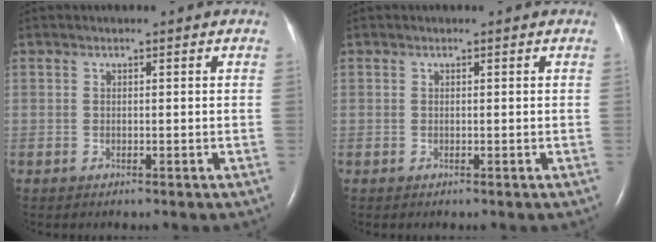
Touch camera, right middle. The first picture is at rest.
{"total": 0.0}